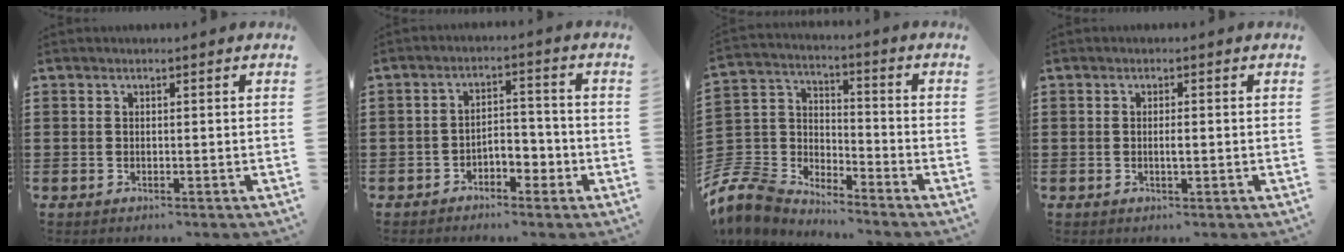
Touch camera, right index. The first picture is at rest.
{"total": 3.8, "force": [-2.4, 2.0, 2.1], "torque": [-0.041, 0.009, -0.048]}
{"total": 7.0, "force": [-6.2, 3.1, 1.0], "torque": [-0.073, -0.009, -0.134]}
{"total": 1.5, "force": [-0.2, 0.3, 1.4], "torque": [-0.027, -0.001, -0.003]}